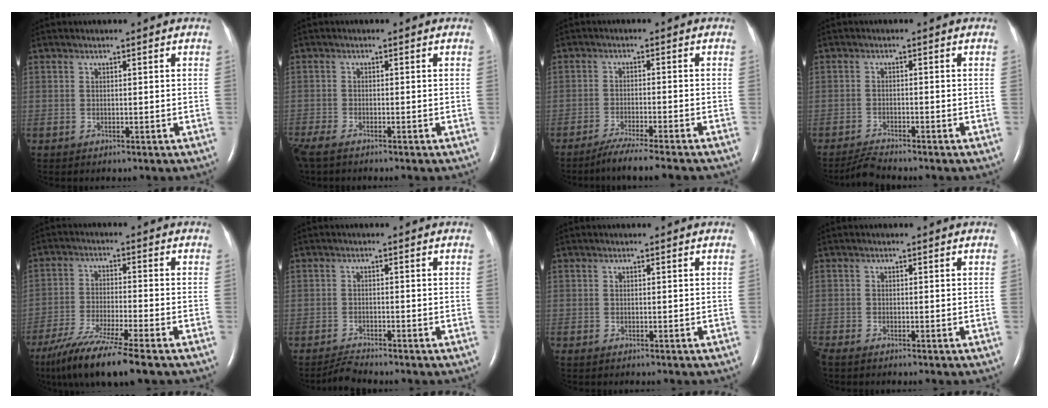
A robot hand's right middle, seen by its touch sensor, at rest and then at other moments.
{"total": 5.0, "force": [-4.1, 0.9, 2.7], "torque": [-0.056, -0.014, -0.073]}
{"total": 8.0, "force": [-6.8, -0.9, 4.1], "torque": [-0.055, -0.024, -0.108]}
{"total": 2.6, "force": [-2.5, -0.6, 0.4], "torque": [-0.020, -0.016, -0.049]}
{"total": 11.3, "force": [-8.5, -0.7, 7.5], "torque": [-0.139, -0.038, -0.146]}
{"total": 2.3, "force": [-2.2, -0.7, 0.2], "torque": [-0.013, -0.015, -0.044]}
{"total": 0.9, "force": [-0.8, 0.2, 0.5], "torque": [-0.012, -0.002, -0.009]}
{"total": 2.0, "force": [-1.8, -0.1, 0.8], "torque": [-0.018, -0.004, -0.032]}